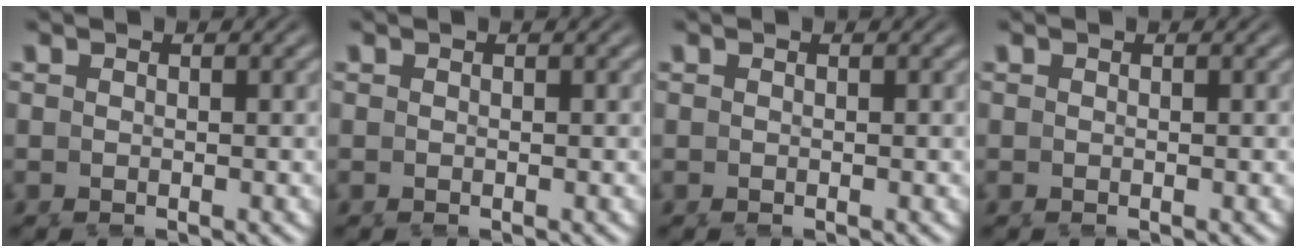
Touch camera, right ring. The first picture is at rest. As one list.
[{"total": 0.0}, {"total": 0.0}, {"total": 0.0}]